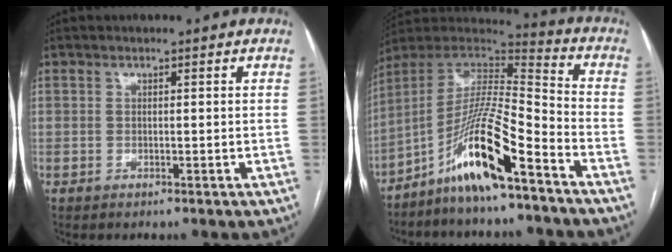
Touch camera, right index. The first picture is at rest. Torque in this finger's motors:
{"motor_torque": [1.20, -0.94, 0.93, 0.21]}